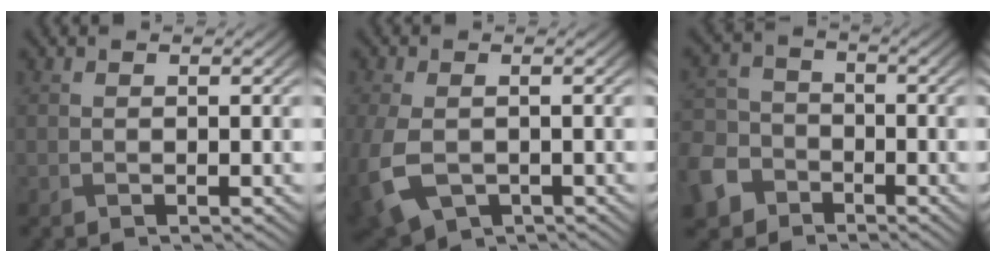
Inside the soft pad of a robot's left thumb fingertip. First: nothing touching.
{"total": 7.1, "force": [-2.3, 4.7, 4.9], "torque": [-0.140, -0.037, -0.029]}
{"total": 8.6, "force": [-5.1, 6.2, 3.0], "torque": [-0.090, -0.025, -0.112]}